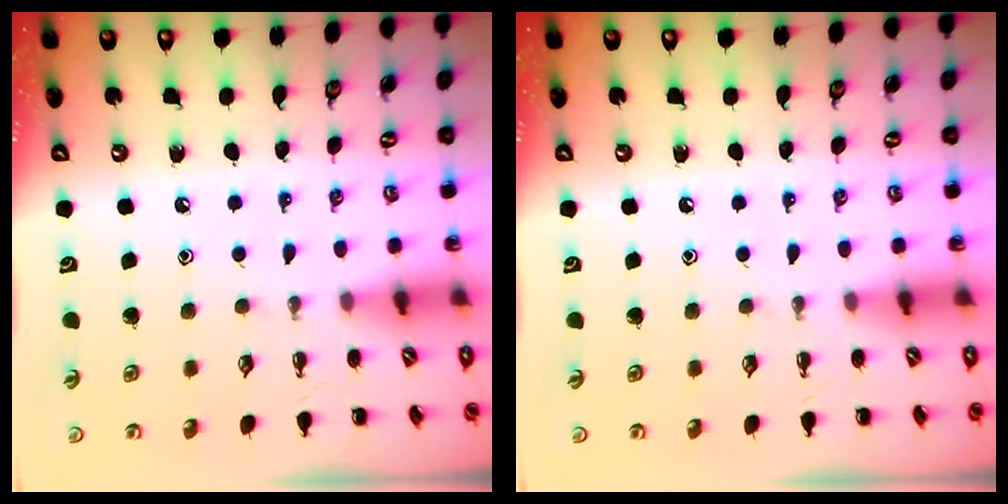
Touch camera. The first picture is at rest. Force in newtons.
{"total": 0.0}